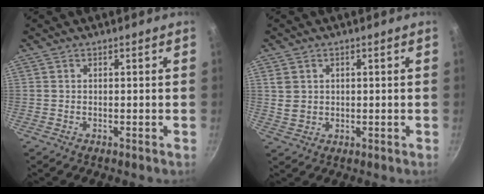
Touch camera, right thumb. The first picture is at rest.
{"total": 3.5, "force": [1.0, 3.1, 1.4], "torque": [-0.015, -0.002, 0.025]}